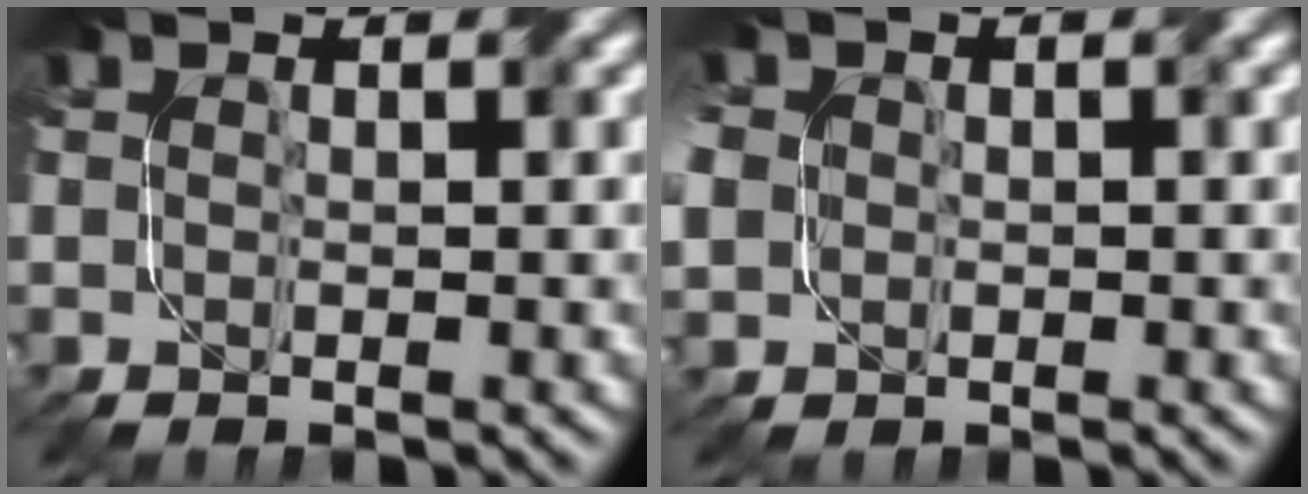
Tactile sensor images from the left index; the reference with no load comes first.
{"total": 4.8, "force": [-0.1, 4.3, 2.2], "torque": [-0.069, 0.012, -0.014]}